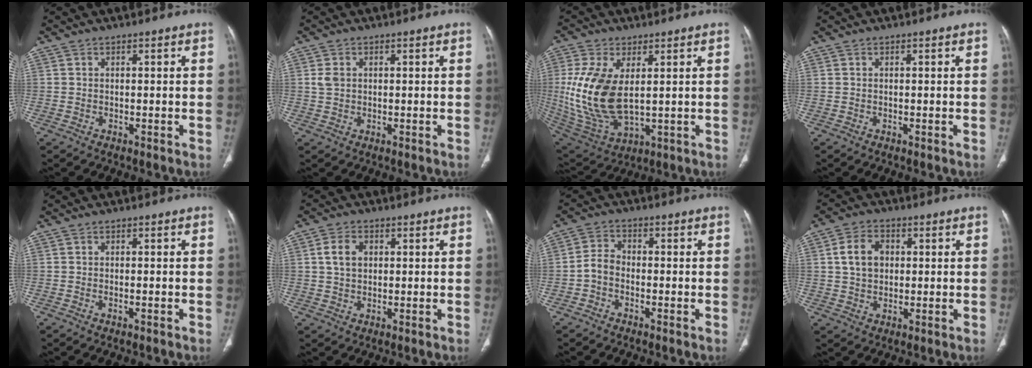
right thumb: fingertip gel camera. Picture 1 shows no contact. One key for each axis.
{"total": 2.1, "fx": 0.5, "fy": 1.6, "fz": 1.3, "tx": -0.023, "ty": 0.003, "tz": 0.013}
{"total": 16.2, "fx": 1.9, "fy": 8.6, "fz": 13.6, "tx": -0.286, "ty": -0.016, "tz": 0.054}
{"total": 0.0}
{"total": 0.7, "fx": -0.3, "fy": 0.1, "fz": 0.6, "tx": -0.011, "ty": 0.003, "tz": -0.005}
{"total": 4.8, "fx": 1.1, "fy": 3.4, "fz": 3.1, "tx": -0.047, "ty": 0.000, "tz": 0.020}
{"total": 3.7, "fx": -1.4, "fy": 2.7, "fz": 2.1, "tx": -0.031, "ty": 0.018, "tz": -0.037}
{"total": 7.2, "fx": 1.3, "fy": 5.4, "fz": 4.5, "tx": -0.063, "ty": 0.003, "tz": 0.022}